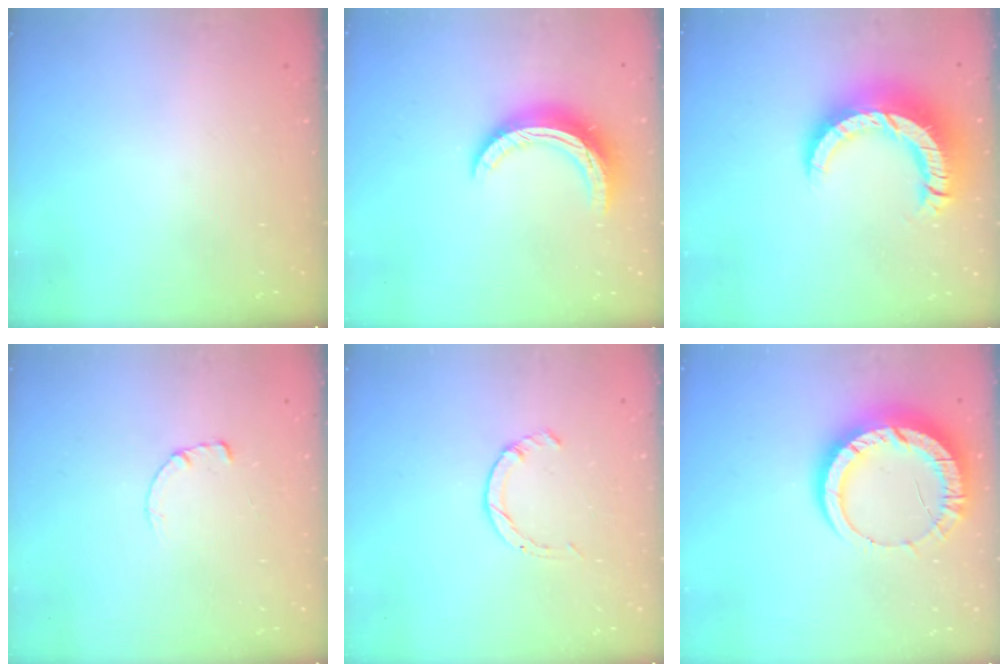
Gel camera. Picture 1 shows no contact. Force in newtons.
{"total": 12.2, "press": 12.1, "slide": 0.9}
{"total": 14.4, "press": 14.3, "slide": 1.7}
{"total": 0.7, "press": 0.6, "slide": 0.2}
{"total": 1.7, "press": 1.7, "slide": 0.2}
{"total": 13.7, "press": 13.6, "slide": 1.4}